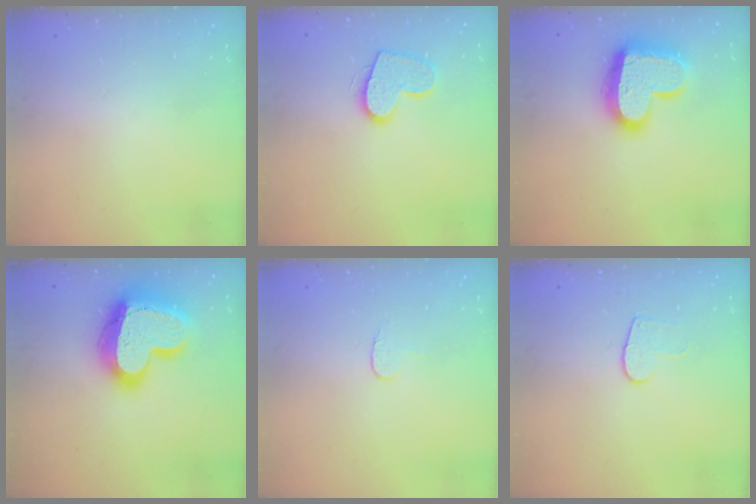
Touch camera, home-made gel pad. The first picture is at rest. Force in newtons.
{"total": 11.1, "press": 11.1, "slide": 0.6}
{"total": 18.3, "press": 18.2, "slide": 1.2}
{"total": 23.4, "press": 23.3, "slide": 1.9}
{"total": 4.3, "press": 4.3, "slide": 0.3}
{"total": 6.4, "press": 6.4, "slide": 0.6}